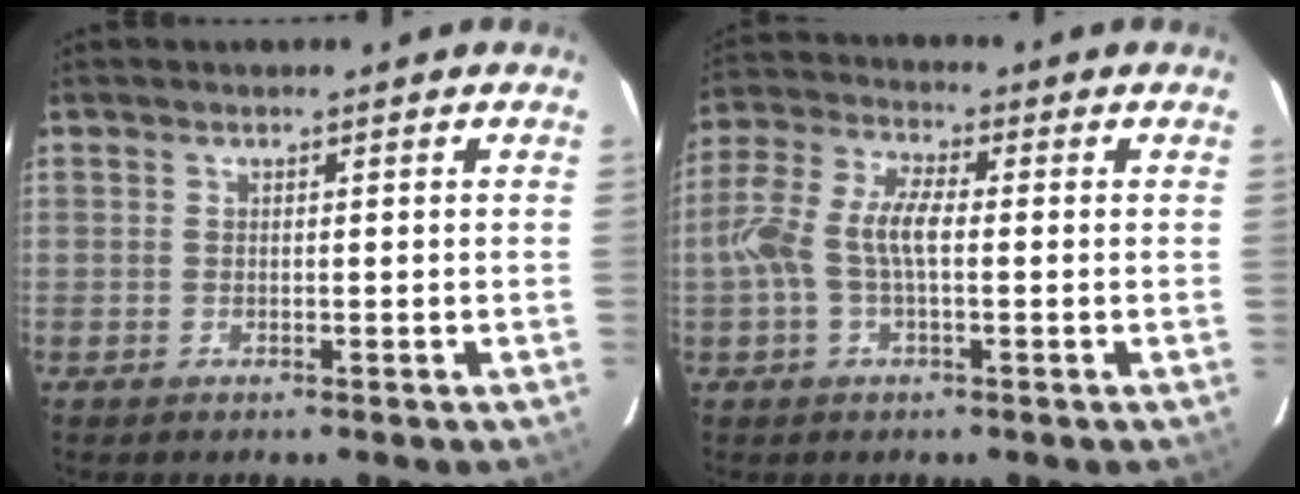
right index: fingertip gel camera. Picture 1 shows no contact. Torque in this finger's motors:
{"motor_torque": [0.28, -0.04, 0.28, 0.11]}